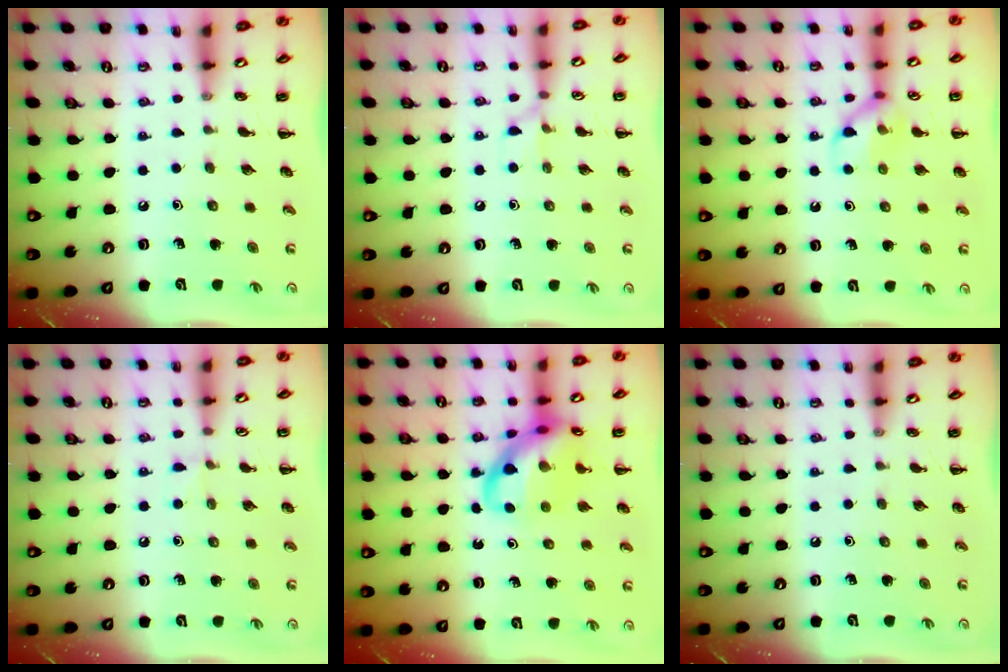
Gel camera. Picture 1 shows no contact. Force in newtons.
{"total": 5.0, "press": 4.8, "slide": 1.5}
{"total": 9.9, "press": 9.9, "slide": 0.9}
{"total": 3.3, "press": 3.1, "slide": 1.2}
{"total": 15.4, "press": 15.1, "slide": 3.3}
{"total": 0.0}